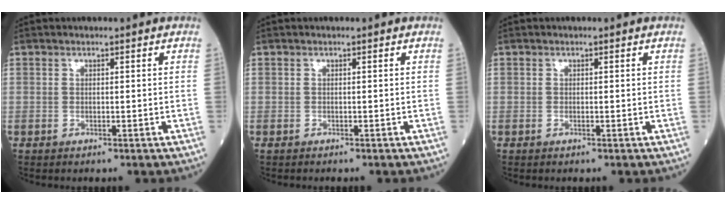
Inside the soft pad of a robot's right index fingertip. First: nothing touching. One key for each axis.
{"total": 0.0}
{"total": 0.0}